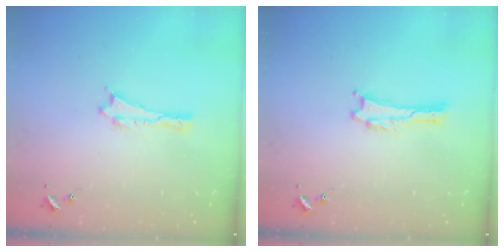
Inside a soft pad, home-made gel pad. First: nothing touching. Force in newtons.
{"total": 0.0}